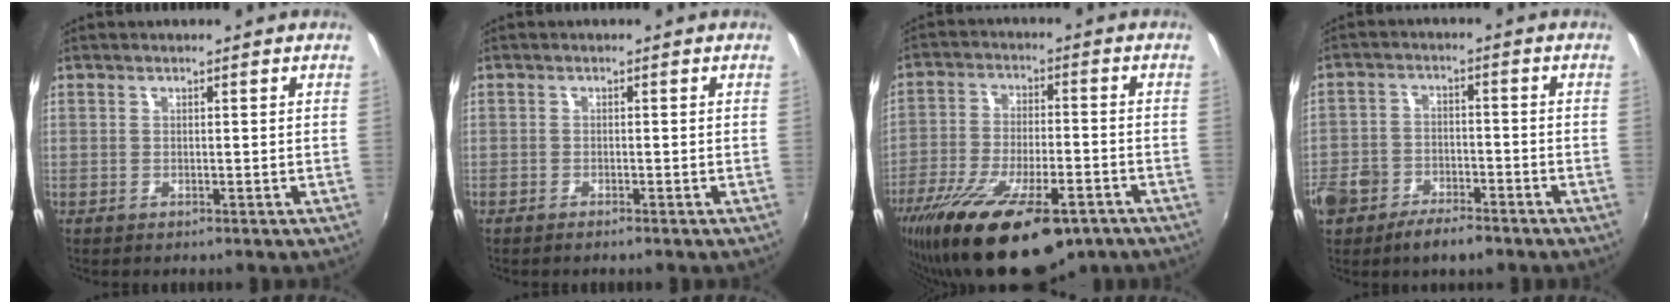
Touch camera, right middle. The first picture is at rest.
{"total": 0.8, "force": [-0.8, 0.1, 0.3], "torque": [-0.011, -0.002, -0.016]}
{"total": 21.5, "force": [-14.2, 7.5, 14.3], "torque": [-0.275, -0.052, -0.230]}
{"total": 9.8, "force": [-6.6, 5.4, 4.8], "torque": [-0.132, -0.006, -0.120]}